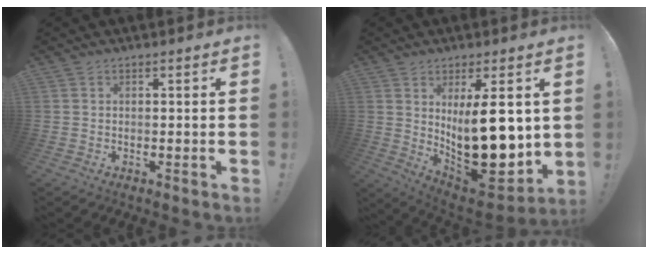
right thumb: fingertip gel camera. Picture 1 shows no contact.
{"total": 19.9, "force": [2.9, 8.2, 17.9], "torque": [-0.270, -0.053, 0.060]}